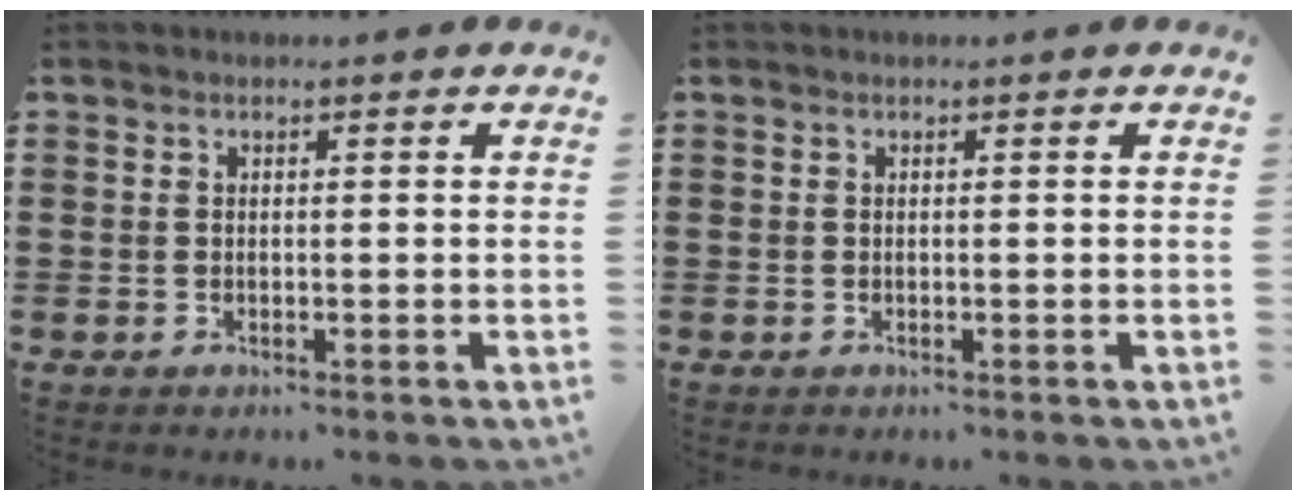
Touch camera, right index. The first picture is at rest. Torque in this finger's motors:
{"motor_torque": [0.24, 0.36, 0.01, 0.00]}